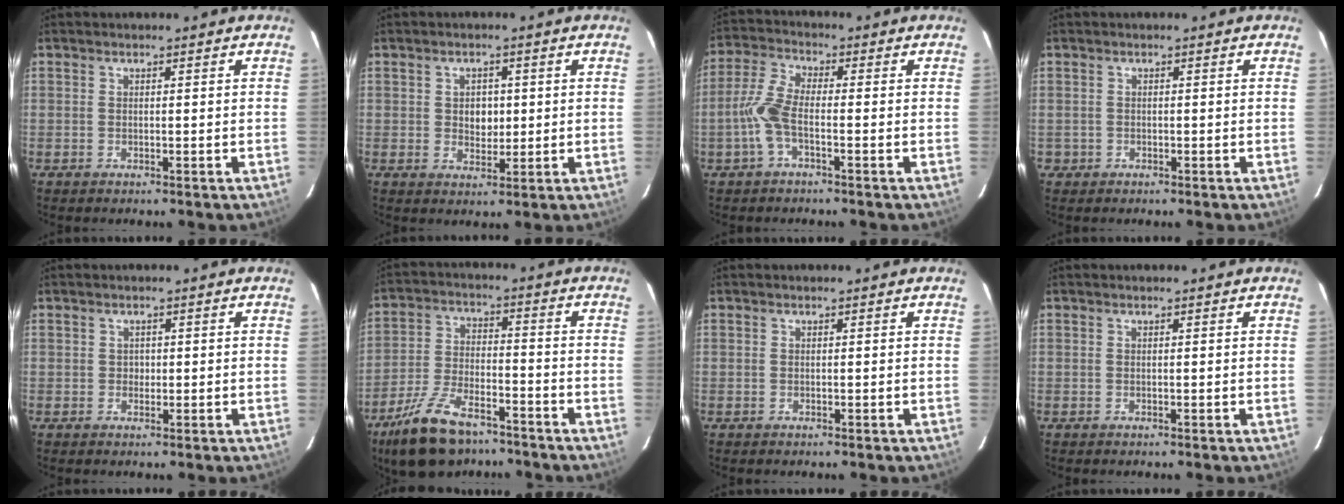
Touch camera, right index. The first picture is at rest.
{"total": 3.8, "force": [0.3, 3.1, 2.2], "torque": [-0.034, 0.005, 0.007]}
{"total": 6.7, "force": [-2.2, 2.1, 6.0], "torque": [-0.142, 0.008, -0.049]}
{"total": 1.5, "force": [-0.6, 1.4, 0.0], "torque": [-0.003, 0.005, -0.006]}
{"total": 1.2, "force": [-0.1, 1.2, 0.1], "torque": [0.002, 0.002, 0.001]}
{"total": 14.8, "force": [-10.7, 6.3, 8.1], "torque": [-0.178, -0.015, -0.190]}
{"total": 0.0}
{"total": 0.0}